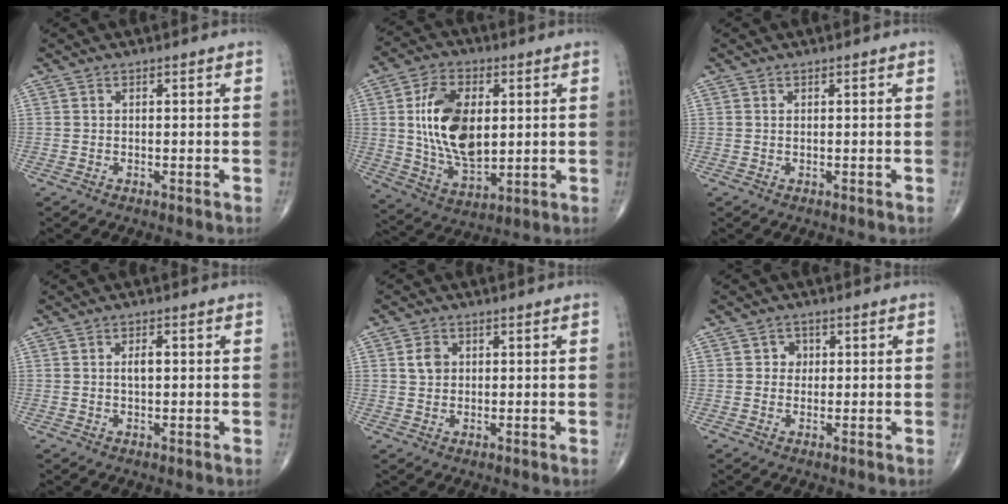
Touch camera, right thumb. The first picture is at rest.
{"total": 16.3, "force": [2.3, 9.3, 13.1], "torque": [-0.222, -0.012, 0.049]}
{"total": 0.0}
{"total": 2.3, "force": [0.2, 1.0, 2.0], "torque": [-0.034, 0.002, 0.003]}
{"total": 3.3, "force": [0.8, 2.6, 1.8], "torque": [-0.023, 0.000, 0.014]}
{"total": 2.4, "force": [0.4, 2.2, 0.9], "torque": [0.004, 0.003, 0.001]}